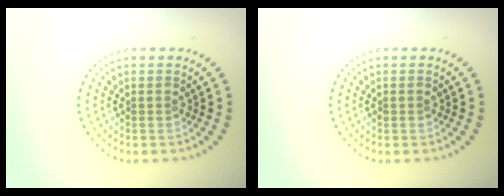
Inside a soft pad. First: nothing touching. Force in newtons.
{"total": 0.6, "press": 0.6, "slide": 0.2}